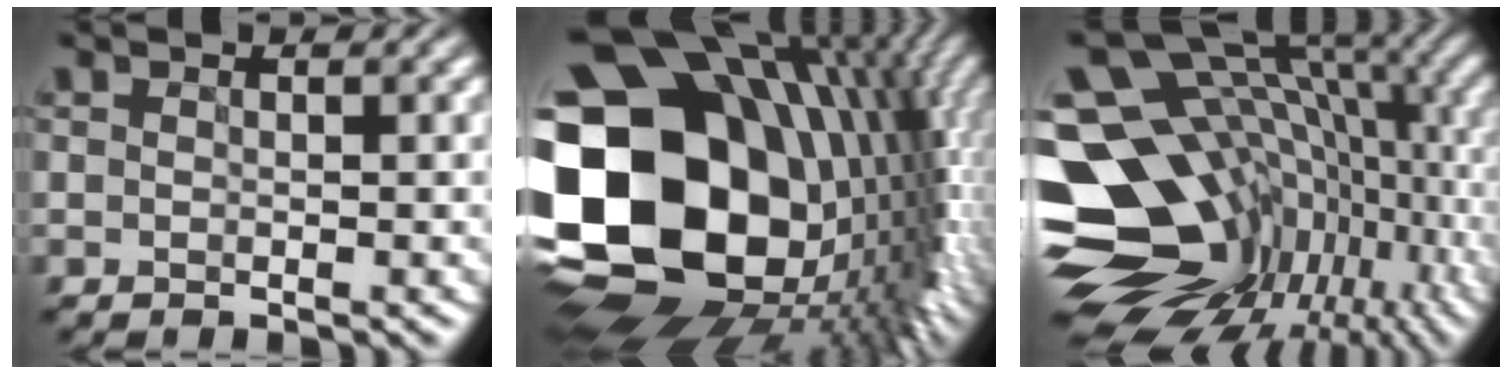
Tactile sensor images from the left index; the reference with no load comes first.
{"total": 22.9, "force": [1.1, 17.4, 14.8], "torque": [-0.336, -0.027, 0.041]}
{"total": 18.2, "force": [-2.3, 13.4, 12.1], "torque": [-0.215, 0.000, 0.001]}